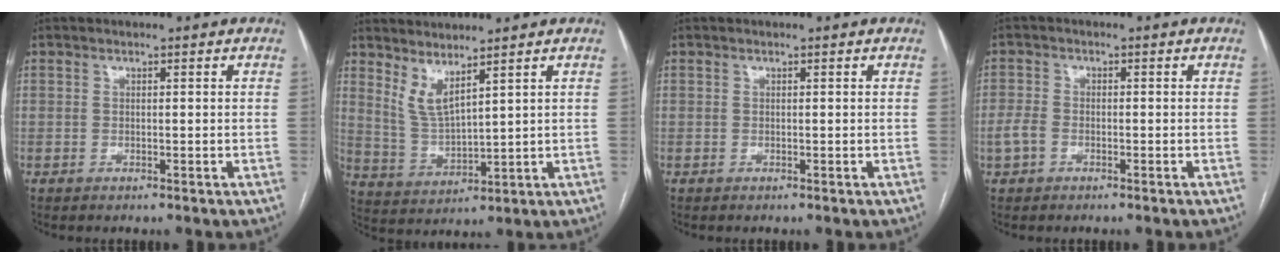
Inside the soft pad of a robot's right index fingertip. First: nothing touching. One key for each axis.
{"total": 5.2, "fx": 3.9, "fy": 0.6, "fz": 3.4, "tx": -0.079, "ty": -0.022, "tz": 0.092}
{"total": 0.0}
{"total": 2.7, "fx": -1.2, "fy": 1.7, "fz": 1.7, "tx": -0.045, "ty": 0.004, "tz": -0.021}